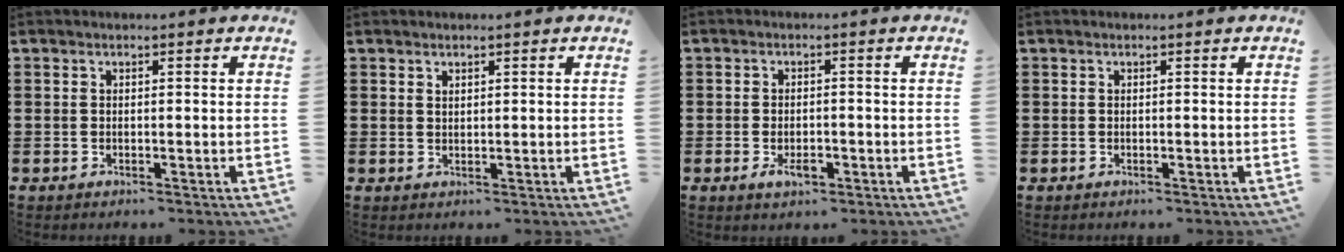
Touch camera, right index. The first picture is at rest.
{"total": 1.0, "force": [0.8, 0.5, 0.2], "torque": [-0.004, 0.002, 0.016]}
{"total": 2.7, "force": [-1.0, 1.3, 2.1], "torque": [-0.040, 0.000, -0.016]}
{"total": 0.0}